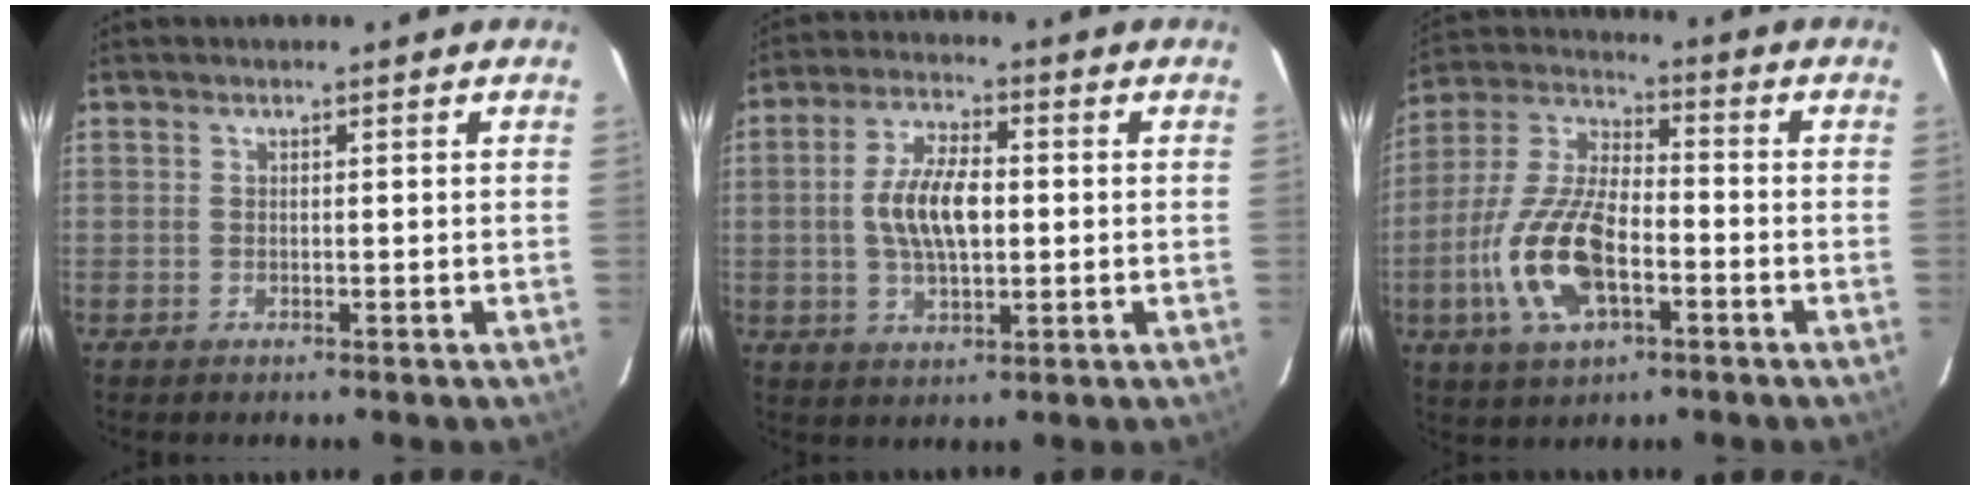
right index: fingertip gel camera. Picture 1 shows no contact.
{"total": 9.7, "force": [0.0, 4.4, 8.6], "torque": [-0.167, 0.009, 0.001]}
{"total": 15.7, "force": [-5.0, 7.2, 13.0], "torque": [-0.285, -0.001, -0.094]}